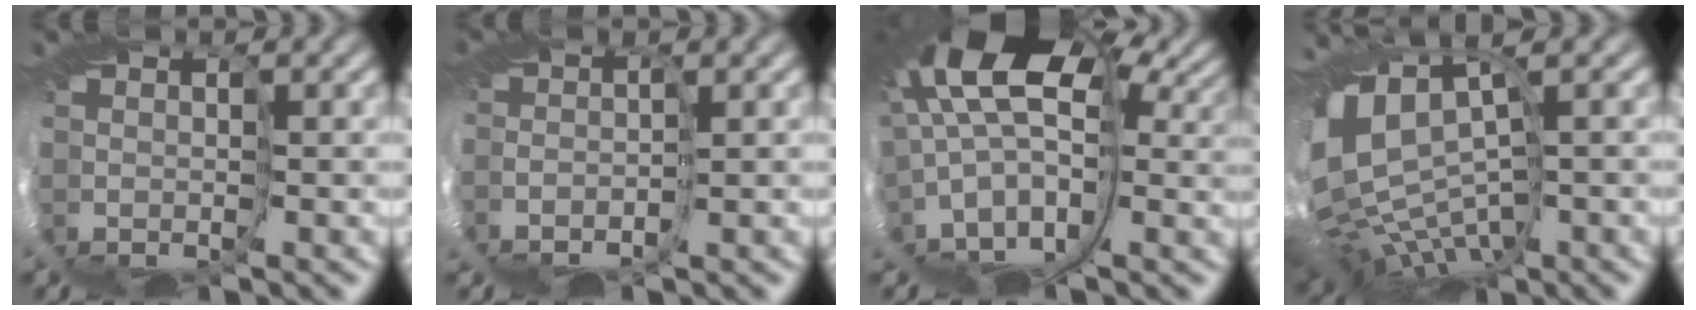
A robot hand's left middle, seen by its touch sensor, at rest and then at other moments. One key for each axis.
{"total": 2.5, "fx": -2.2, "fy": -1.2, "fz": 0.2, "tx": -0.038, "ty": 0.005, "tz": -0.034}
{"total": 10.7, "fx": 2.8, "fy": 4.0, "fz": 9.5, "tx": -0.194, "ty": 0.001, "tz": 0.064}
{"total": 7.4, "fx": -2.0, "fy": 2.9, "fz": 6.5, "tx": -0.138, "ty": 0.005, "tz": 0.005}